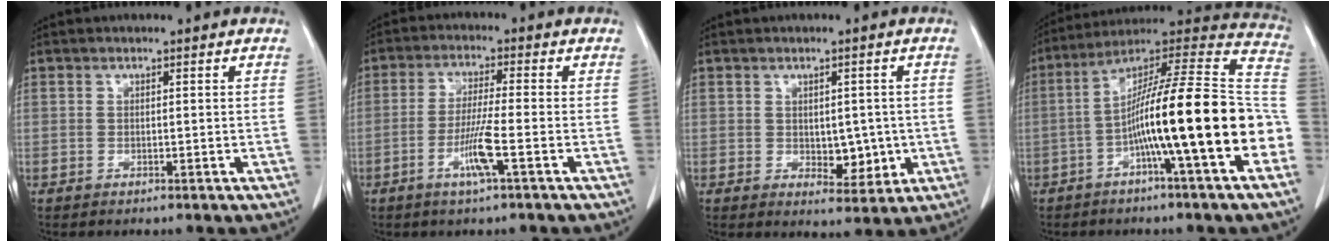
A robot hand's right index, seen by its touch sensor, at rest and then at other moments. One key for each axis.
{"total": 6.2, "fx": -2.5, "fy": -0.4, "fz": 5.6, "tx": -0.112, "ty": -0.009, "tz": -0.050}
{"total": 4.9, "fx": -0.5, "fy": 2.9, "fz": 4.0, "tx": -0.046, "ty": -0.003, "tz": 0.005}
{"total": 21.8, "fx": -5.8, "fy": 0.7, "fz": 21.0, "tx": -0.286, "ty": 0.026, "tz": -0.095}